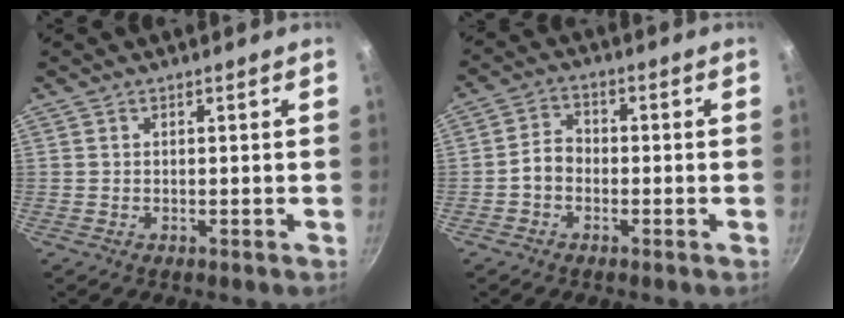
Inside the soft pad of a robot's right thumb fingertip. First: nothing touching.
{"total": 5.8, "force": [-1.7, 4.4, 3.4], "torque": [-0.042, 0.028, -0.044]}